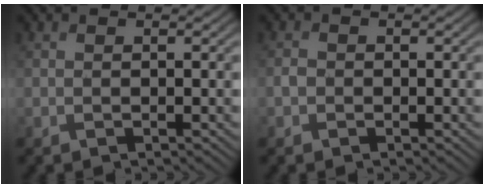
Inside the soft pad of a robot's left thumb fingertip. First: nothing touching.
{"total": 1.1, "force": [-0.4, 0.9, 0.4], "torque": [-0.007, -0.002, -0.014]}